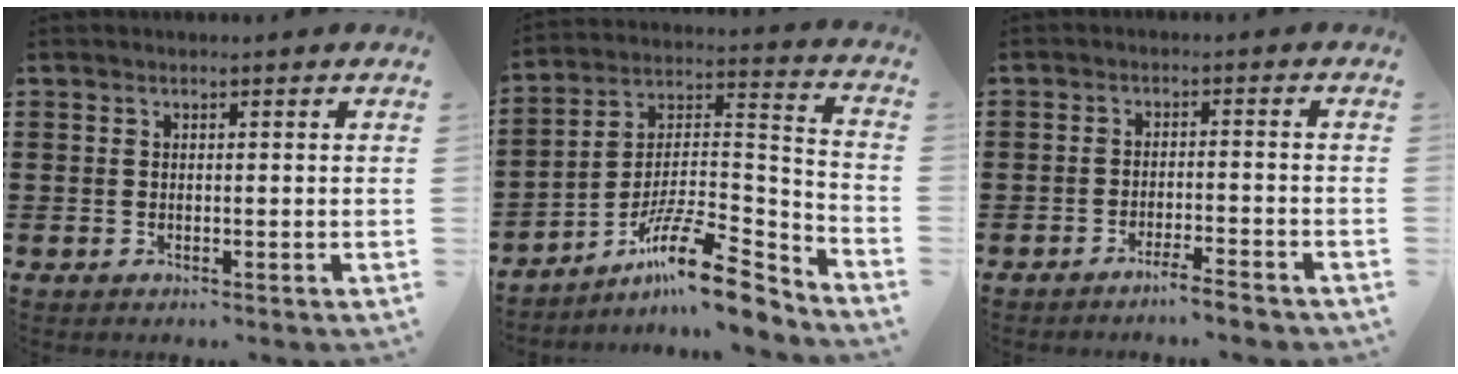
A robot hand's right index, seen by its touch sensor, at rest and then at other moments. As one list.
[{"total": 14.0, "force": [-10.2, 3.0, 9.1], "torque": [-0.146, 0.028, -0.187]}, {"total": 3.4, "force": [-3.0, -0.2, 1.4], "torque": [-0.024, -0.002, -0.059]}]